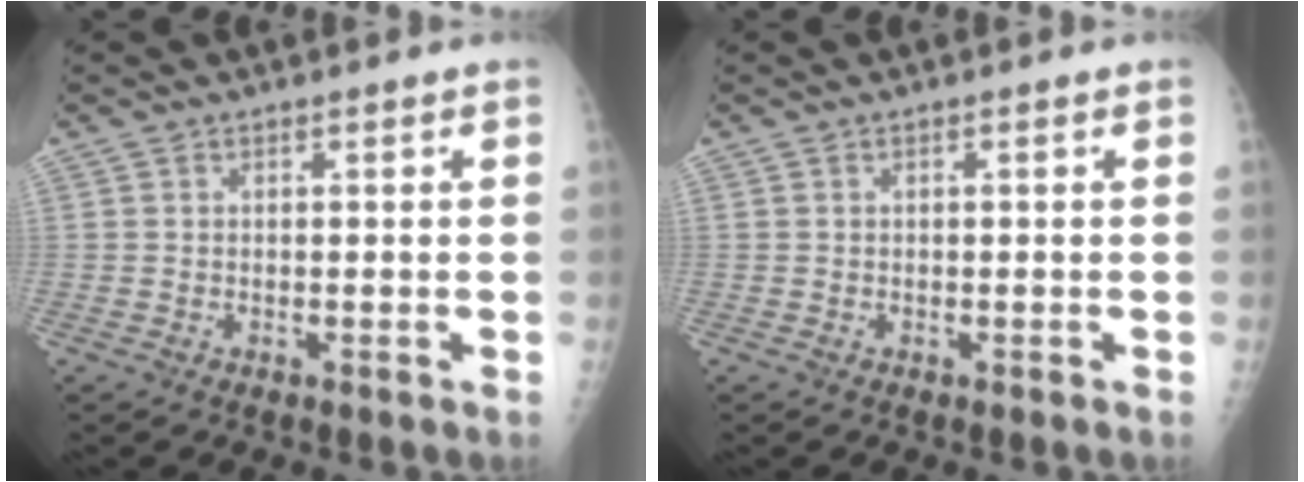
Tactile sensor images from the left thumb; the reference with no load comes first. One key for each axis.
{"total": 0.0}